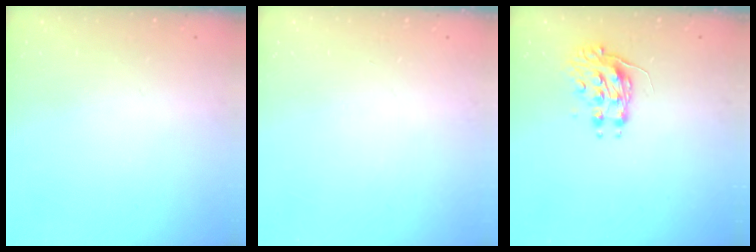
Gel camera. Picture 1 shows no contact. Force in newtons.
{"total": 0.0}
{"total": 8.2, "press": 8.2, "slide": 0.3}